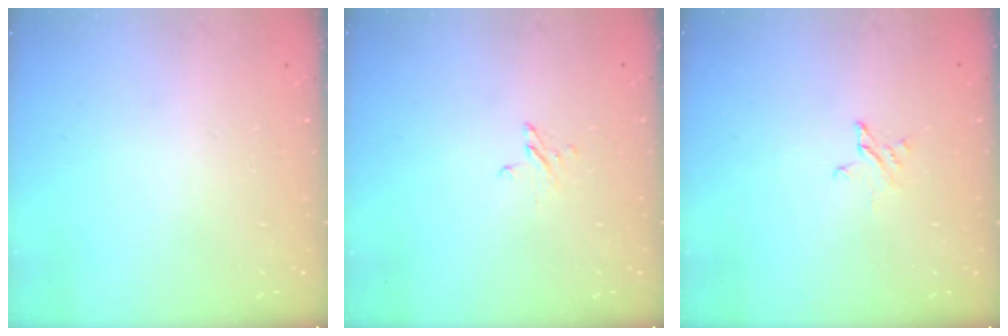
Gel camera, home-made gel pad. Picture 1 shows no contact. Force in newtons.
{"total": 2.4, "press": 2.4, "slide": 0.2}
{"total": 2.5, "press": 2.5, "slide": 0.1}